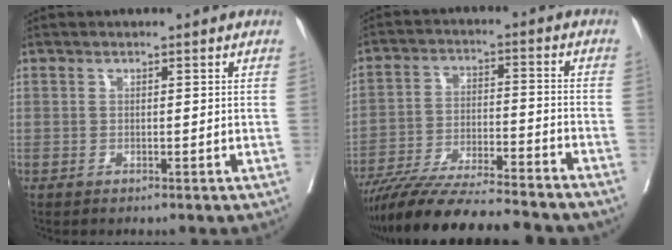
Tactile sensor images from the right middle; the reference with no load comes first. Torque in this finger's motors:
{"motor_torque": [1.04, -1.09, 0.54, 0.11]}